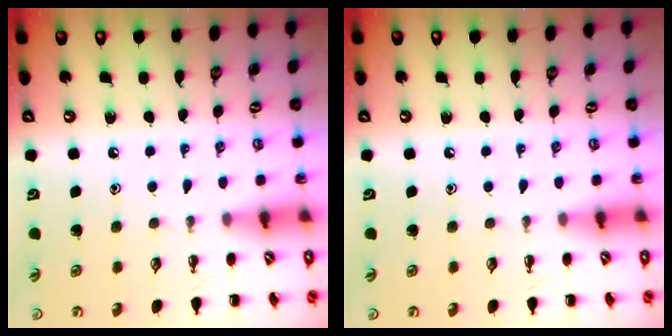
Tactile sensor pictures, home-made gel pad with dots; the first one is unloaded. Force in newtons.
{"total": 0.0}